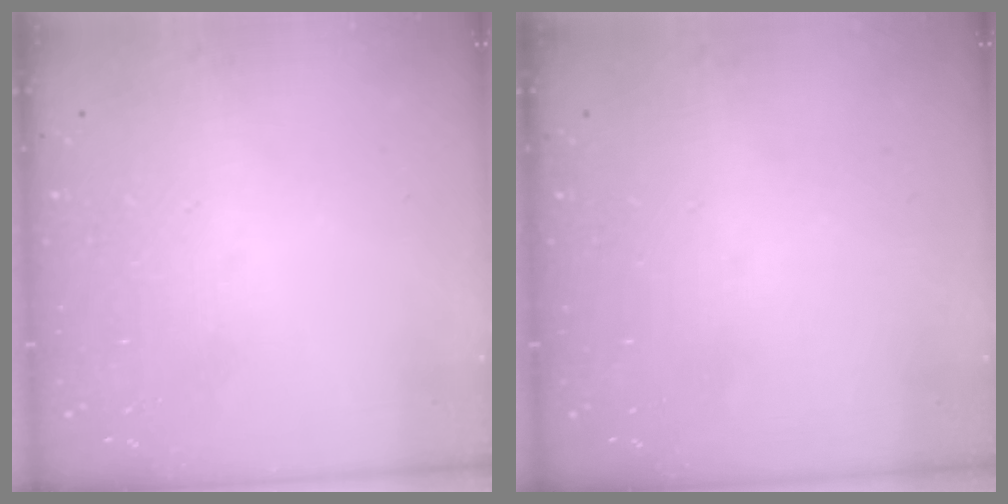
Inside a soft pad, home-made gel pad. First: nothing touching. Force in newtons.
{"total": 0.0}